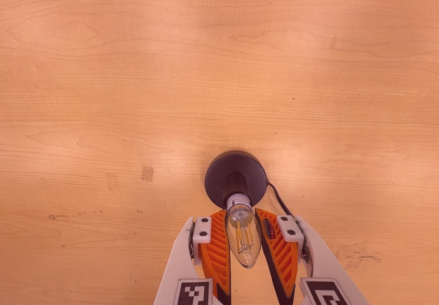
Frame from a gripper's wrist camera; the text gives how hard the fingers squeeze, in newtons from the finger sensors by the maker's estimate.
{"total": 12.8, "left": 12.6, "right": 13.0}